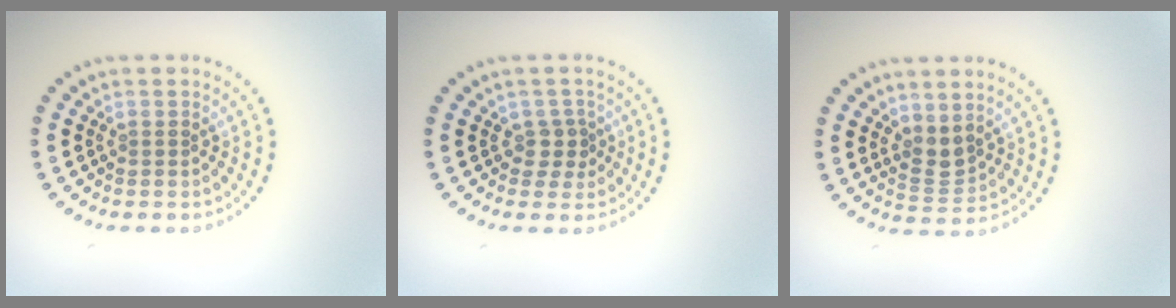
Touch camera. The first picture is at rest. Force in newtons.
{"total": 1.8, "press": 1.4, "slide": 1.0}
{"total": 2.1, "press": 1.7, "slide": 1.2}